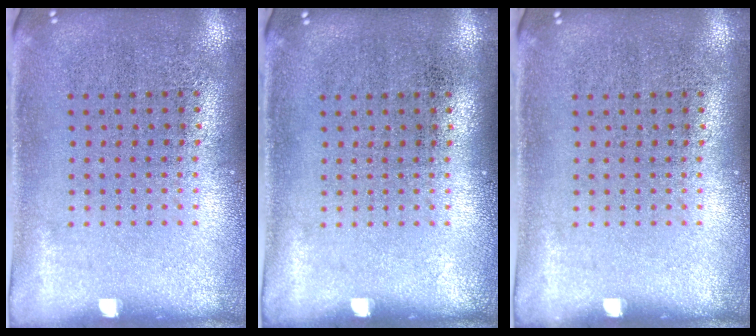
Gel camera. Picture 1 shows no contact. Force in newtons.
{"total": 0.0}
{"total": 0.0}